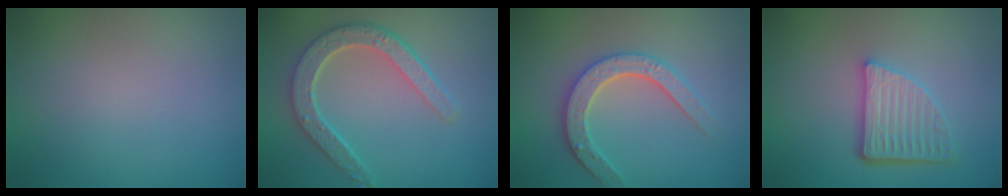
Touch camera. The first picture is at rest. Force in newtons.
{"total": 5.0, "press": 4.0, "slide": 3.1}
{"total": 3.8, "press": 3.4, "slide": 1.8}
{"total": 4.9, "press": 3.5, "slide": 3.4}